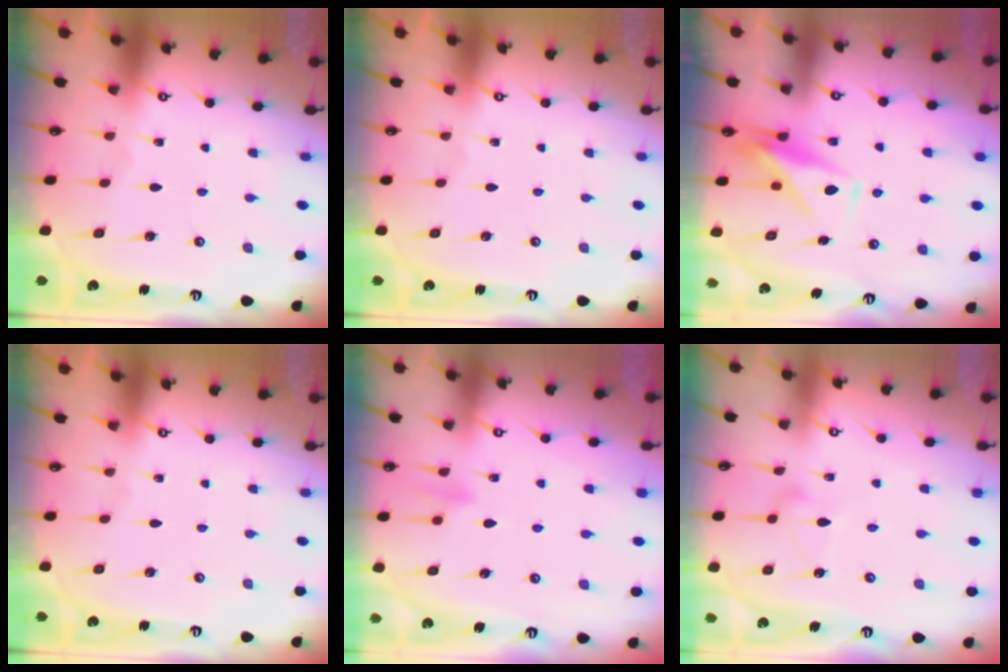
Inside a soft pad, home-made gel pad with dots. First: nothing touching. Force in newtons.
{"total": 0.0}
{"total": 8.0, "press": 8.0, "slide": 0.4}
{"total": 0.0}
{"total": 9.0, "press": 8.9, "slide": 1.4}
{"total": 8.2, "press": 8.2, "slide": 0.4}